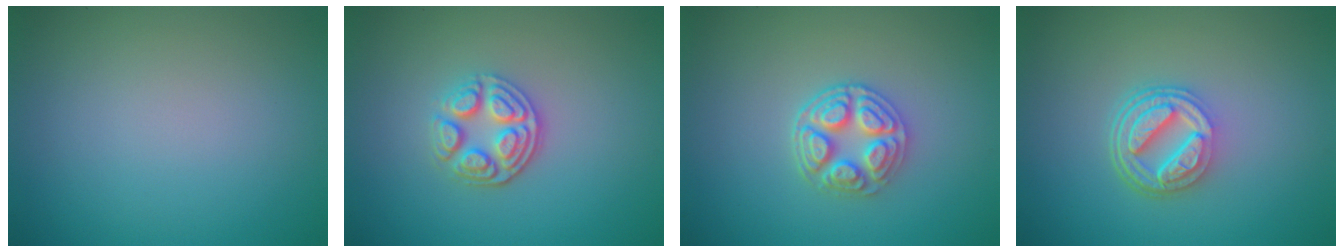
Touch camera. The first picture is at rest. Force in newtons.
{"total": 3.5, "press": 3.0, "slide": 1.9}
{"total": 3.7, "press": 3.3, "slide": 1.8}
{"total": 5.2, "press": 3.8, "slide": 3.6}